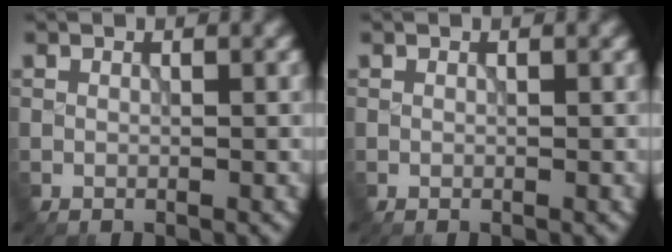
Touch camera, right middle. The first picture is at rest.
{"total": 0.0}